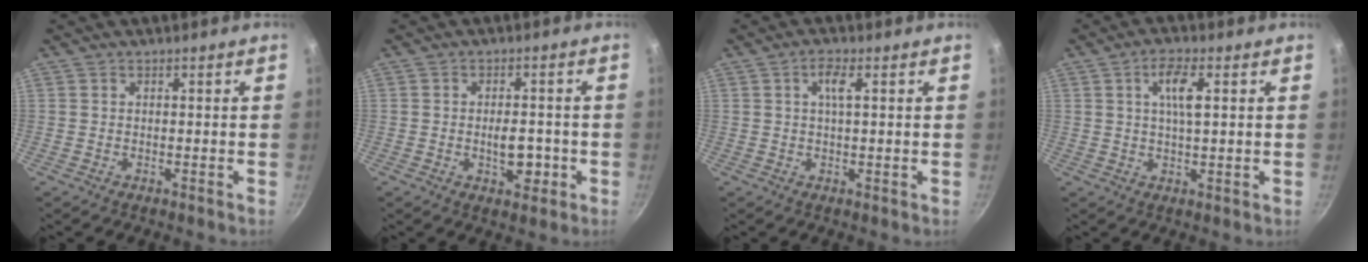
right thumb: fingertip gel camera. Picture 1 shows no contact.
{"total": 6.0, "force": [-1.4, 3.2, 4.8], "torque": [-0.045, 0.006, -0.019]}
{"total": 3.4, "force": [1.0, 0.8, 3.2], "torque": [-0.061, 0.002, 0.018]}
{"total": 5.9, "force": [1.7, 1.7, 5.4], "torque": [-0.100, 0.001, 0.031]}